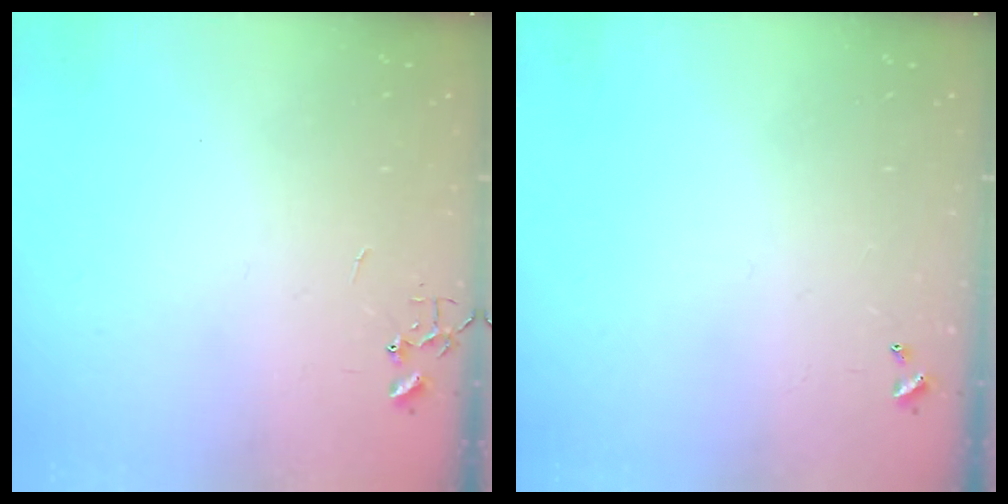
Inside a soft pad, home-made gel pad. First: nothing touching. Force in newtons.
{"total": 0.0}